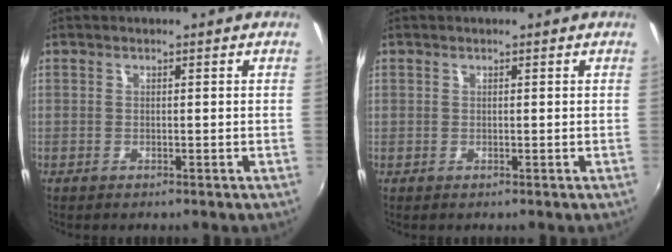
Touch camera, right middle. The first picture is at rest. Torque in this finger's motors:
{"motor_torque": [-0.09, -0.26, -1.05, -0.21]}